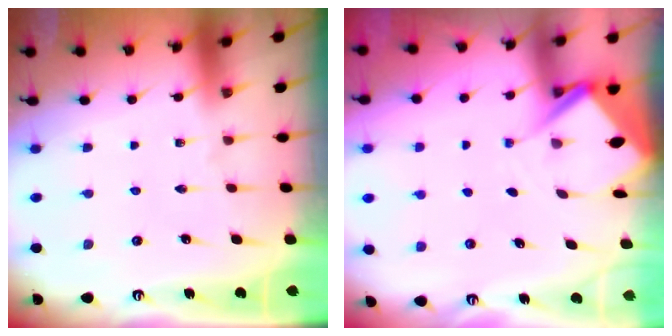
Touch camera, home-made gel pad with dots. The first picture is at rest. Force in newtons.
{"total": 4.6, "press": 4.6, "slide": 0.4}